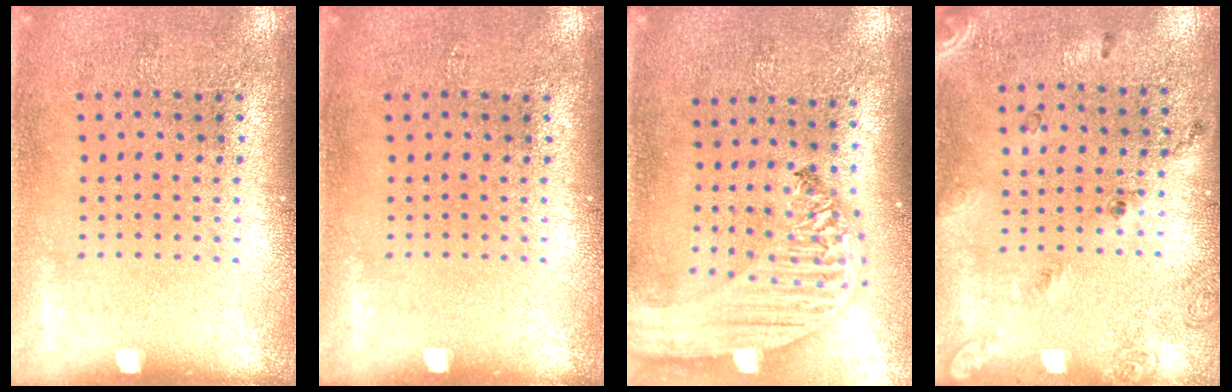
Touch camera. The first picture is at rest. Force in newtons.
{"total": 0.0}
{"total": 3.2, "press": 2.5, "slide": 2.0}
{"total": 1.7, "press": 1.1, "slide": 1.3}